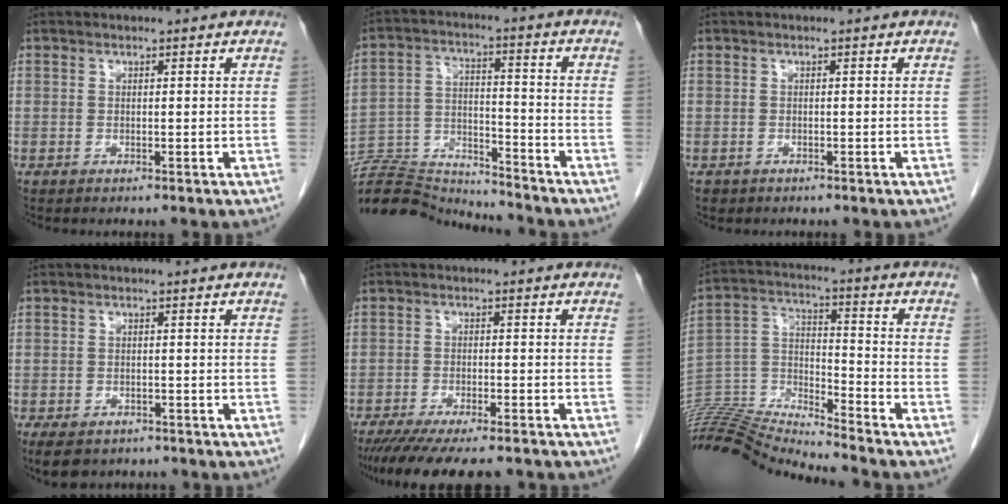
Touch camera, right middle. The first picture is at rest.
{"total": 14.0, "force": [-14.0, 0.1, 1.0], "torque": [-0.017, 0.018, -0.239]}
{"total": 0.8, "force": [-0.6, 0.6, 0.1], "torque": [-0.011, 0.001, -0.007]}
{"total": 7.3, "force": [-5.1, 4.2, 3.0], "torque": [-0.051, -0.006, -0.071]}
{"total": 13.2, "force": [-10.8, 2.7, 7.1], "torque": [-0.119, -0.024, -0.161]}
{"total": 15.9, "force": [-15.6, -1.3, 2.5], "torque": [-0.043, 0.034, -0.281]}